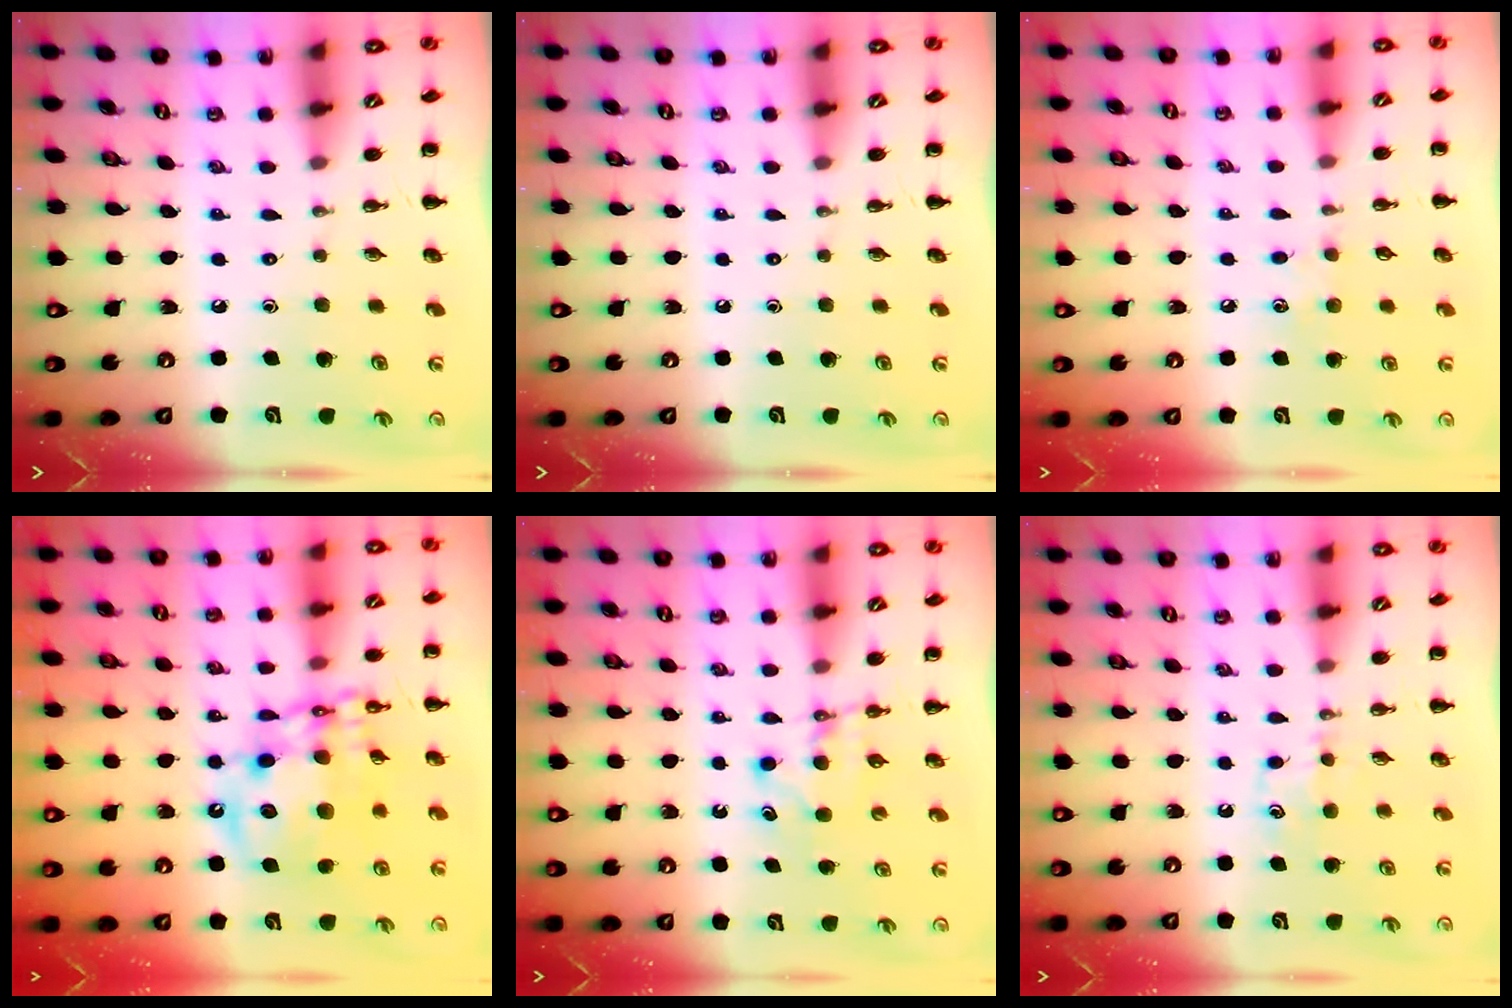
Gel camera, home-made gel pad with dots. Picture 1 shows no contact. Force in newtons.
{"total": 0.0}
{"total": 6.1, "press": 5.9, "slide": 1.5}
{"total": 16.3, "press": 15.8, "slide": 3.7}
{"total": 5.0, "press": 4.8, "slide": 1.3}
{"total": 5.6, "press": 5.3, "slide": 1.7}